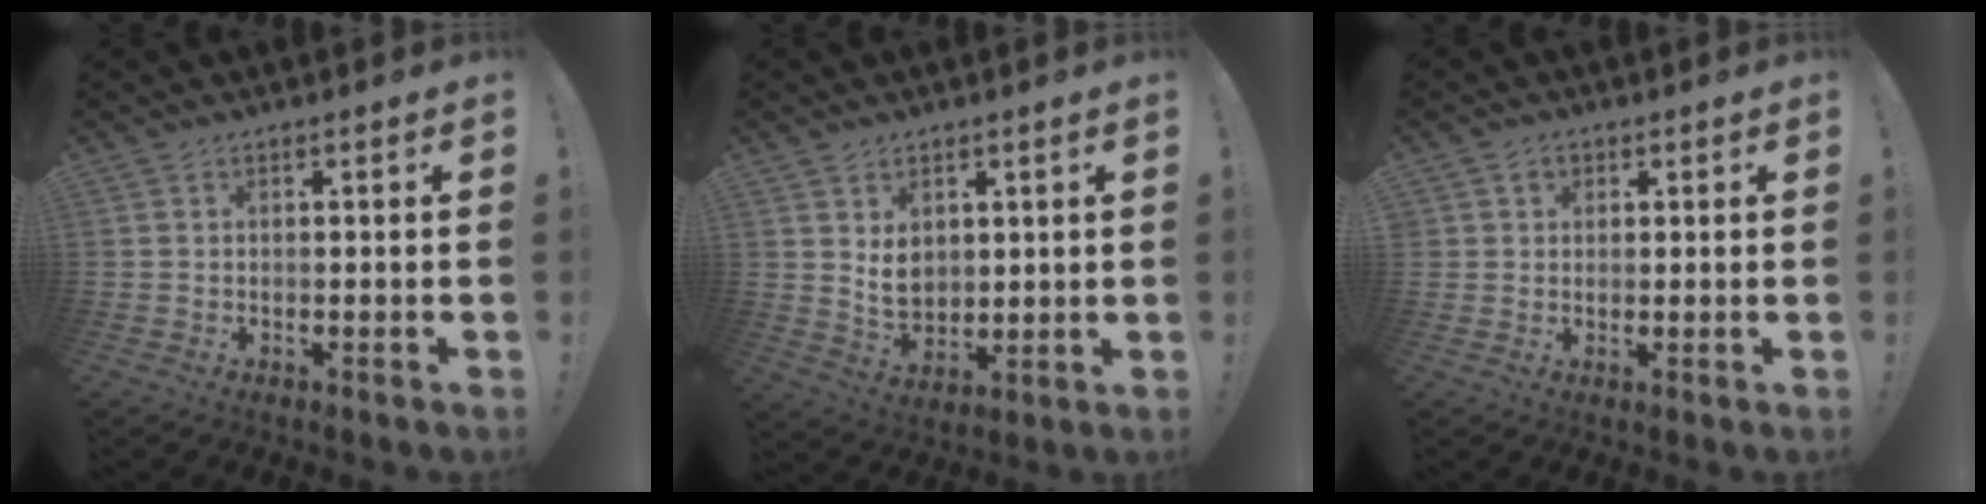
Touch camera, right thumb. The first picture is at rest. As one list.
[{"total": 7.3, "force": [2.5, 6.0, 3.2], "torque": [-0.037, -0.017, 0.050]}, {"total": 2.6, "force": [1.2, 2.3, 0.5], "torque": [-0.006, -0.002, 0.020]}]